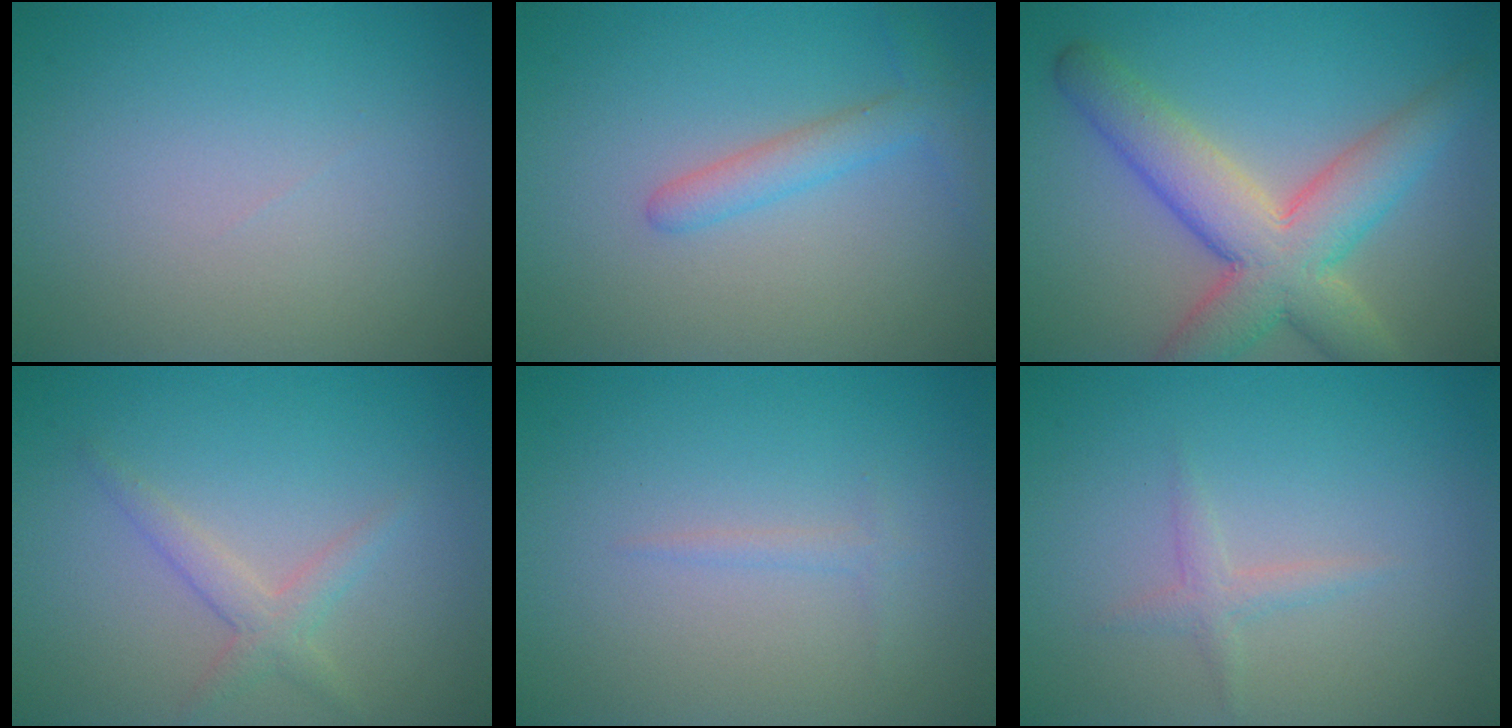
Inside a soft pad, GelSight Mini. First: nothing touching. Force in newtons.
{"total": 2.4, "press": 2.4, "slide": 0.1}
{"total": 8.1, "press": 8.1, "slide": 0.6}
{"total": 2.0, "press": 2.0, "slide": 0.1}
{"total": 0.7, "press": 0.7, "slide": 0.0}
{"total": 1.2, "press": 1.2, "slide": 0.0}